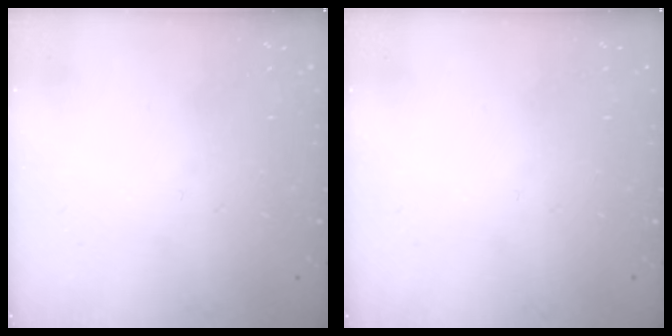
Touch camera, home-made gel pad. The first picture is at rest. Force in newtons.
{"total": 0.0}